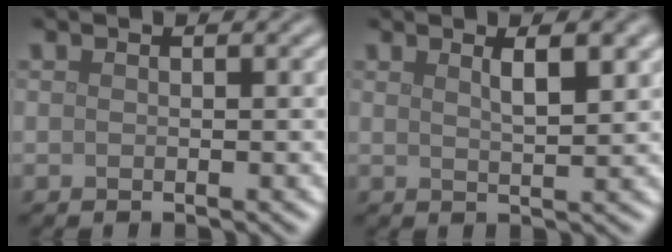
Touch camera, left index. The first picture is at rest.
{"total": 2.9, "force": [1.4, 0.9, 2.4], "torque": [-0.028, 0.005, 0.023]}